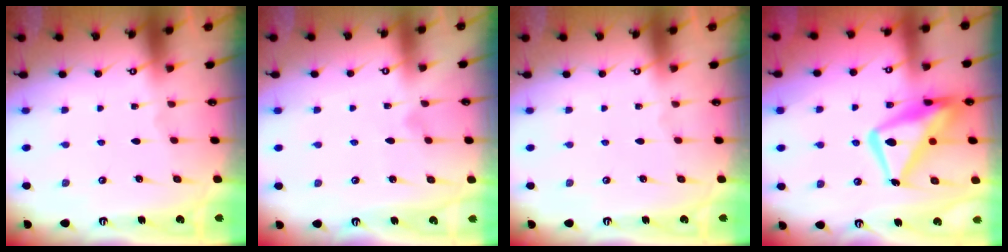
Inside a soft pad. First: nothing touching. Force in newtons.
{"total": 5.1, "press": 5.0, "slide": 0.3}
{"total": 0.0}
{"total": 17.3, "press": 17.2, "slide": 1.9}